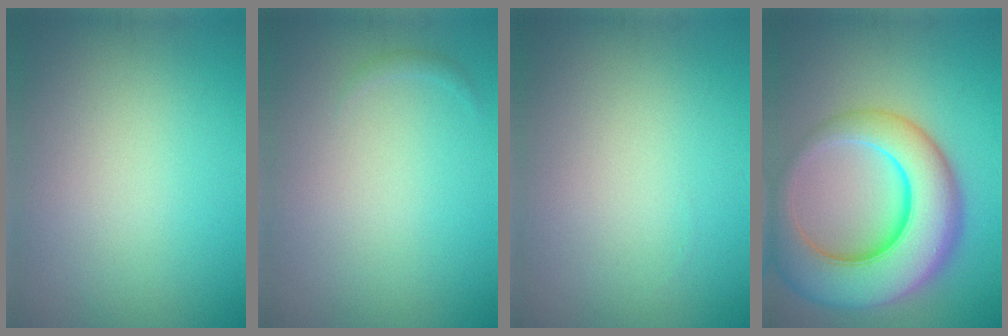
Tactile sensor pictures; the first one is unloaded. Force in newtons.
{"total": 0.5, "press": 0.5, "slide": 0.0}
{"total": 0.0}
{"total": 11.2, "press": 11.1, "slide": 0.5}